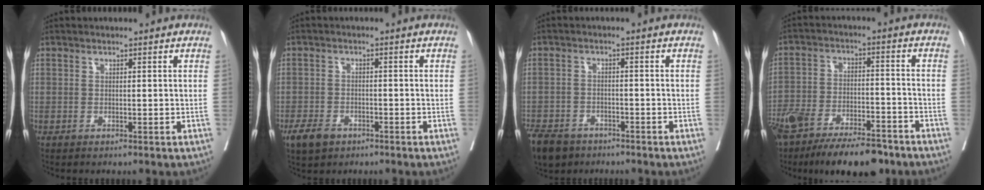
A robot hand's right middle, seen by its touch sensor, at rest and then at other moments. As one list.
[{"total": 4.1, "force": [-2.6, 2.5, 1.9], "torque": [-0.036, 0.000, -0.041]}, {"total": 8.6, "force": [-6.4, 4.9, 3.0], "torque": [-0.064, -0.008, -0.107]}, {"total": 18.5, "force": [-13.9, 6.2, 10.4], "torque": [-0.200, -0.012, -0.225]}]